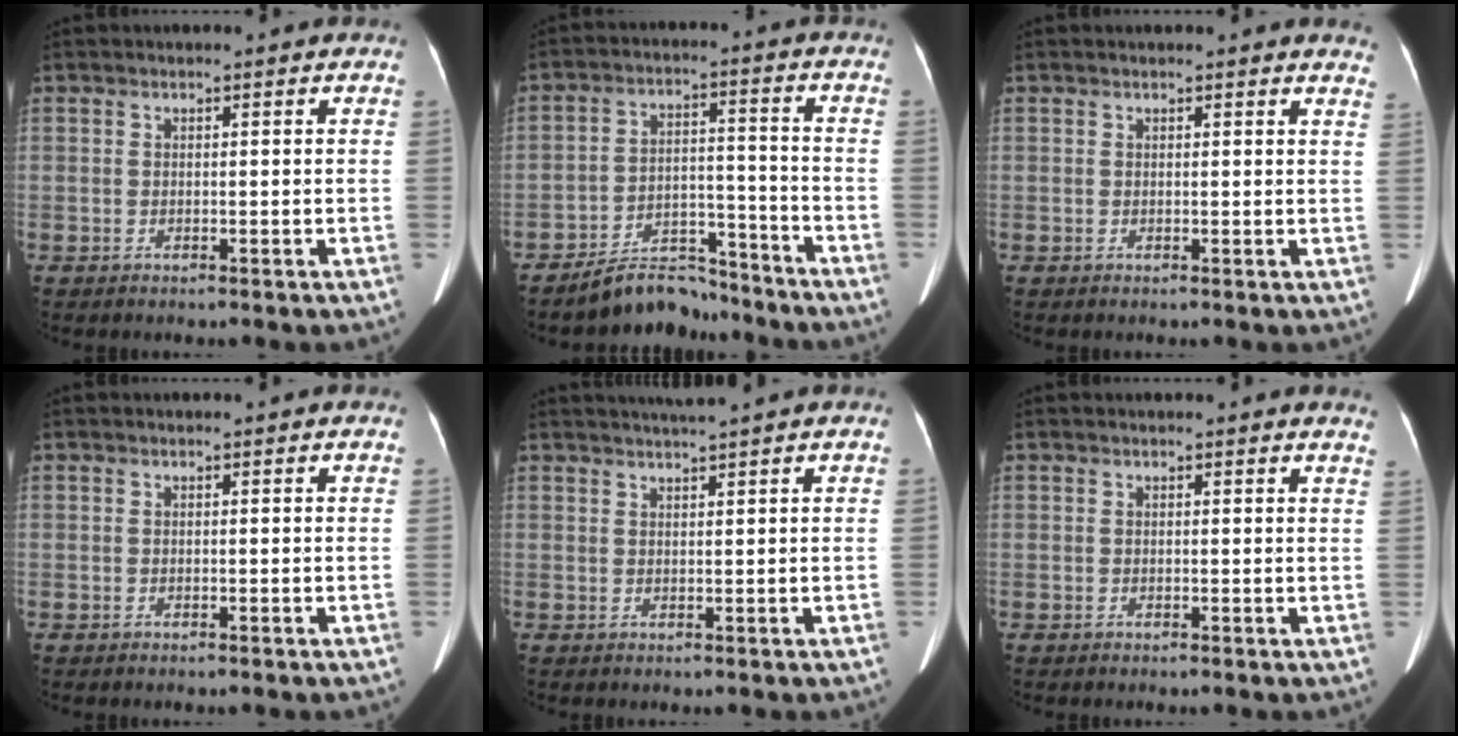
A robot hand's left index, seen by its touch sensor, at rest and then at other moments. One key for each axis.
{"total": 8.4, "fx": -7.9, "fy": 2.6, "fz": 1.3, "tx": -0.022, "ty": 0.024, "tz": -0.128}
{"total": 4.8, "fx": 4.6, "fy": 0.6, "fz": 1.0, "tx": 0.003, "ty": -0.016, "tz": 0.020}
{"total": 0.0}
{"total": 3.1, "fx": 2.7, "fy": -1.0, "fz": 1.2, "tx": -0.014, "ty": 0.011, "tz": 0.048}
{"total": 3.4, "fx": 3.3, "fy": 0.3, "fz": 0.8, "tx": -0.006, "ty": -0.011, "tz": 0.013}